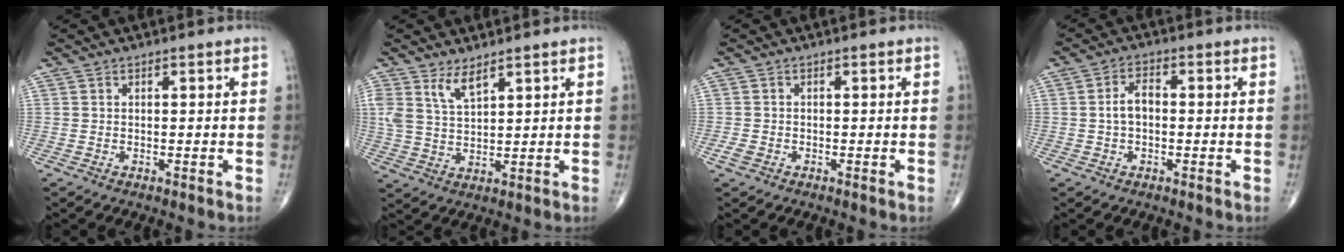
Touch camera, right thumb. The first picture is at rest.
{"total": 5.0, "force": [3.5, 1.7, 3.2], "torque": [-0.062, -0.024, 0.074]}
{"total": 1.6, "force": [-0.9, 0.9, 1.0], "torque": [-0.025, -0.002, -0.019]}
{"total": 3.8, "force": [-0.3, 2.2, 3.1], "torque": [-0.056, 0.016, -0.009]}